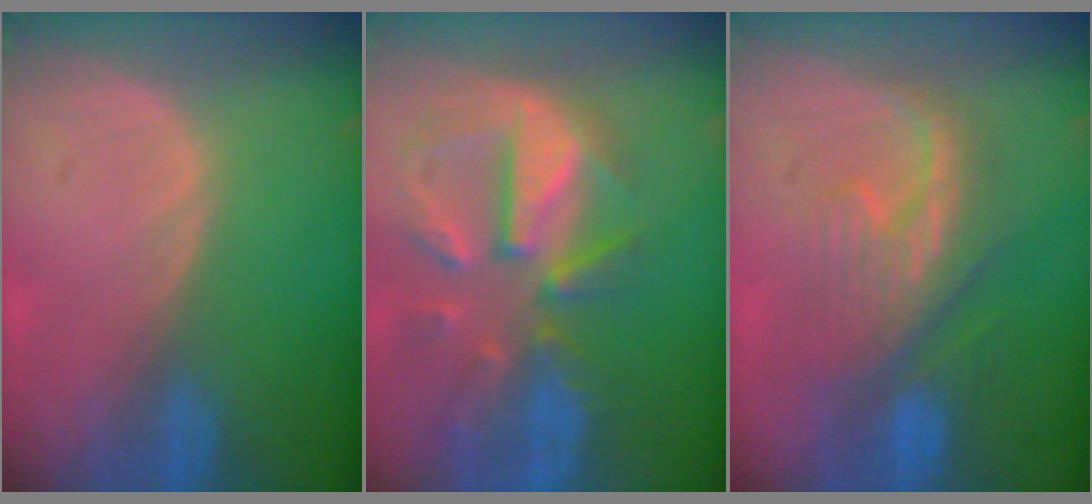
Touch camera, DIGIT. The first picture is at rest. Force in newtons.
{"total": 11.3, "press": 9.9, "slide": 5.5}
{"total": 8.0, "press": 7.9, "slide": 1.1}